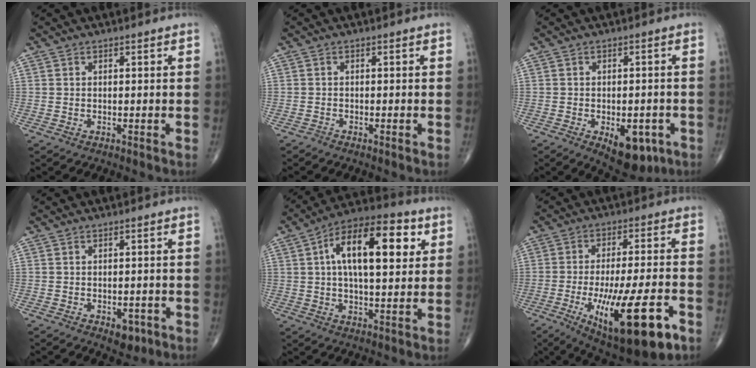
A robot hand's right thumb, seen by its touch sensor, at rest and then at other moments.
{"total": 0.5, "force": [-0.5, 0.0, 0.2], "torque": [0.000, -0.001, -0.011]}
{"total": 9.8, "force": [-4.1, 5.2, 7.3], "torque": [-0.076, 0.008, -0.045]}
{"total": 3.5, "force": [-1.4, 2.1, 2.4], "torque": [-0.014, 0.004, -0.011]}
{"total": 18.1, "force": [4.9, 7.8, 15.5], "torque": [-0.229, 0.014, 0.069]}
{"total": 21.0, "force": [-8.3, 6.0, 18.3], "torque": [-0.286, 0.008, -0.114]}